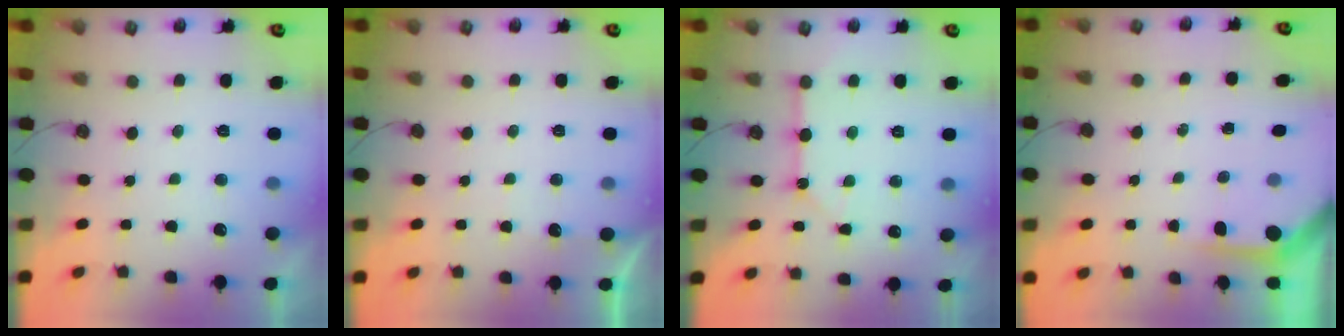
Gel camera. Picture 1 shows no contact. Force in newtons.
{"total": 2.2, "press": 2.2, "slide": 0.3}
{"total": 6.3, "press": 6.3, "slide": 0.7}
{"total": 3.5, "press": 3.5, "slide": 0.3}